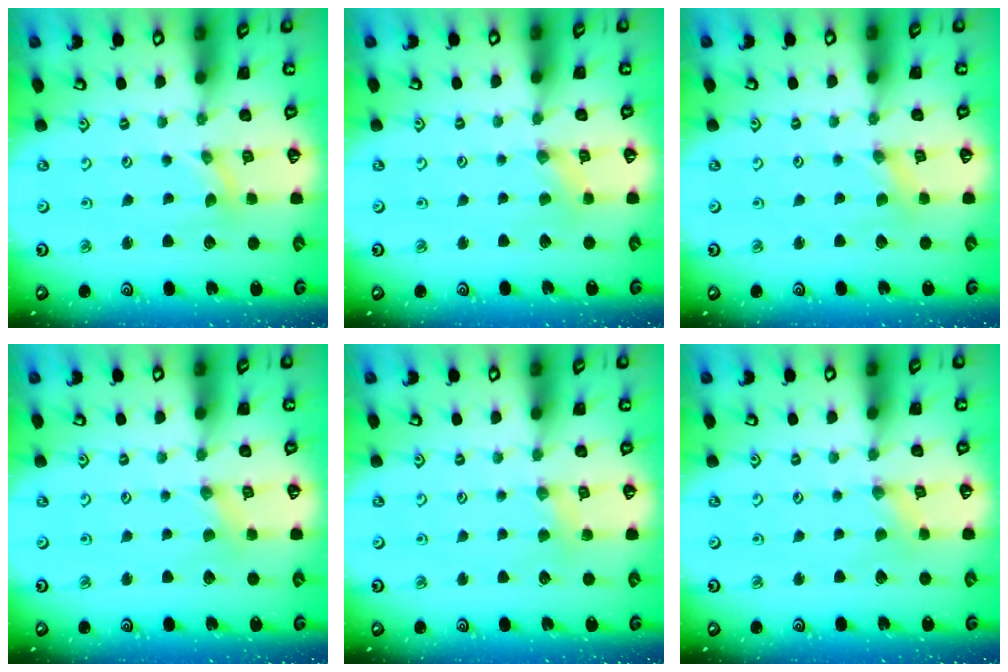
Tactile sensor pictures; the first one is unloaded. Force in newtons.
{"total": 0.9, "press": 0.9, "slide": 0.2}
{"total": 0.0}
{"total": 1.4, "press": 1.3, "slide": 0.2}
{"total": 3.4, "press": 3.4, "slide": 0.6}
{"total": 0.8, "press": 0.8, "slide": 0.1}